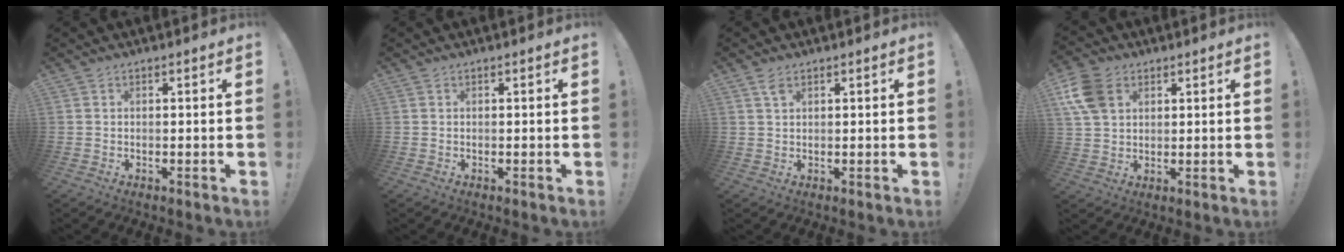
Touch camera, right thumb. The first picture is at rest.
{"total": 0.0}
{"total": 2.6, "force": [1.5, 1.0, 1.9], "torque": [-0.035, -0.002, 0.027]}
{"total": 10.4, "force": [4.0, 7.5, 6.0], "torque": [-0.112, -0.001, 0.081]}